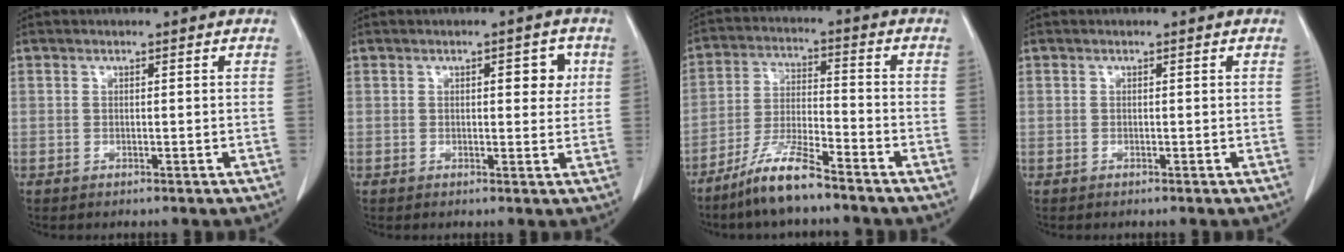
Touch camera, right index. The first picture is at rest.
{"total": 3.5, "force": [1.1, 1.5, 3.0], "torque": [-0.030, 0.002, 0.010]}
{"total": 8.8, "force": [-6.9, 0.7, 5.5], "torque": [-0.113, -0.018, -0.136]}
{"total": 0.0}